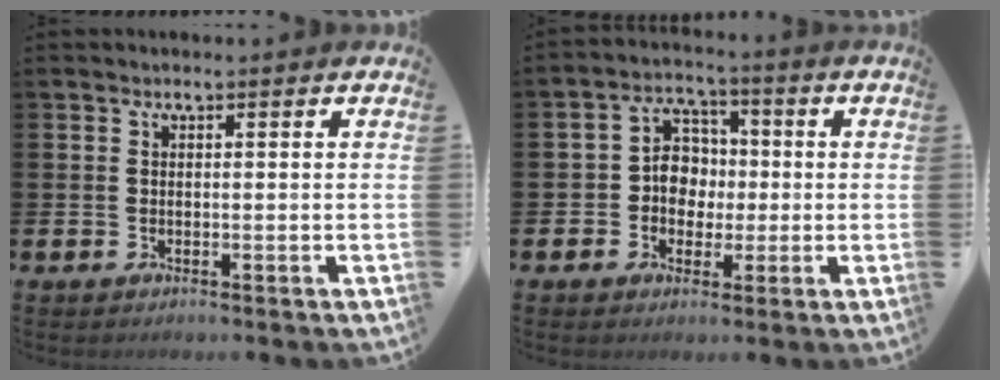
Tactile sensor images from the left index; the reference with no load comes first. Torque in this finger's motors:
{"motor_torque": [0.87, 0.73, 0.10, 0.04]}